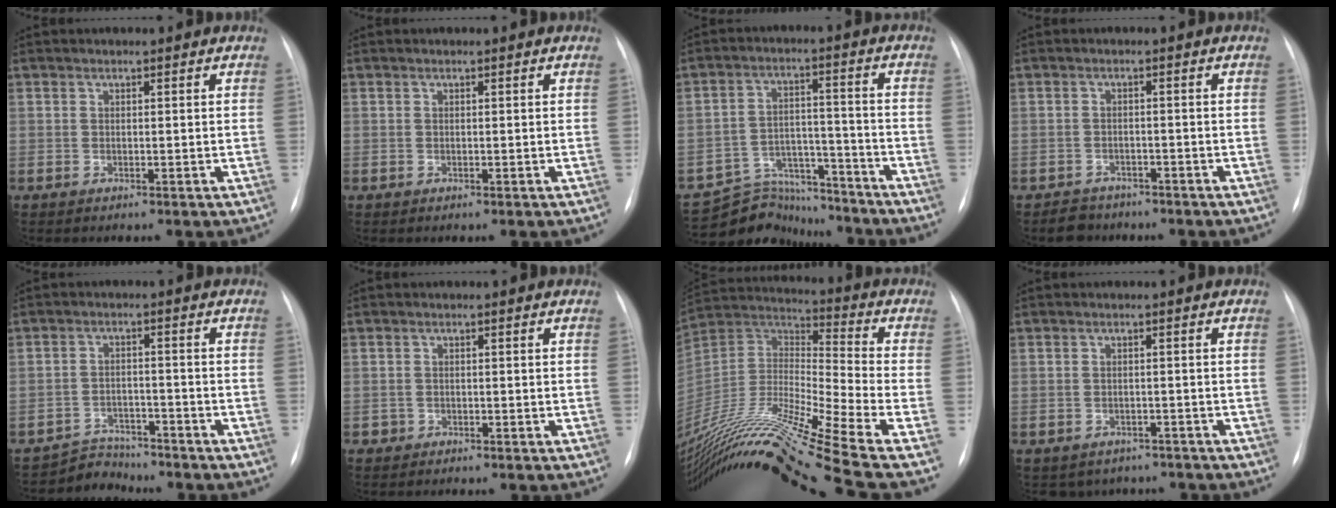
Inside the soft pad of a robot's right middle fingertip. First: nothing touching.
{"total": 0.0}
{"total": 10.5, "force": [-9.9, 3.3, -0.8], "torque": [0.014, 0.045, -0.162]}
{"total": 3.2, "force": [-2.6, 1.9, -0.5], "torque": [0.001, 0.006, -0.042]}
{"total": 4.6, "force": [-4.3, 1.0, -1.3], "torque": [0.022, 0.003, -0.071]}
{"total": 0.9, "force": [-0.7, 0.5, -0.2], "torque": [-0.006, 0.002, -0.017]}
{"total": 26.1, "force": [-20.4, -2.1, 16.2], "torque": [-0.330, -0.017, -0.374]}
{"total": 5.9, "force": [-5.0, 3.2, 0.2], "torque": [0.007, 0.014, -0.056]}